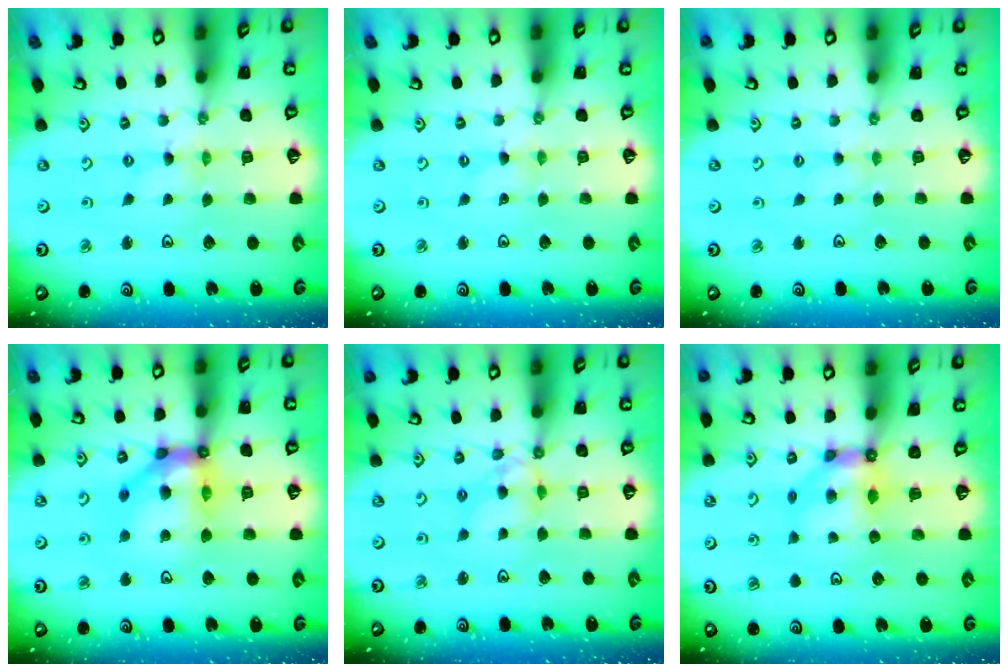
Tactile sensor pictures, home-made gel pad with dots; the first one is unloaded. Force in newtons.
{"total": 0.0}
{"total": 2.4, "press": 2.4, "slide": 0.4}
{"total": 14.4, "press": 14.3, "slide": 1.6}
{"total": 9.0, "press": 9.0, "slide": 0.8}
{"total": 6.6, "press": 6.6, "slide": 0.5}